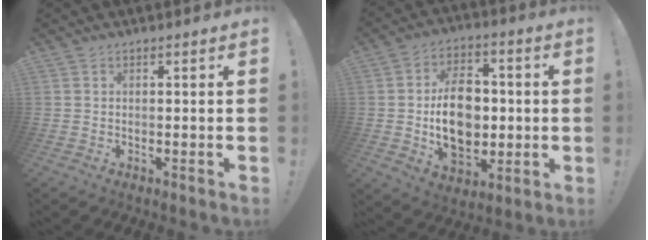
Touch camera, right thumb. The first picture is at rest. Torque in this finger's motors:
{"motor_torque": [0.18, 0.83, 0.77, 0.40, 0.40]}